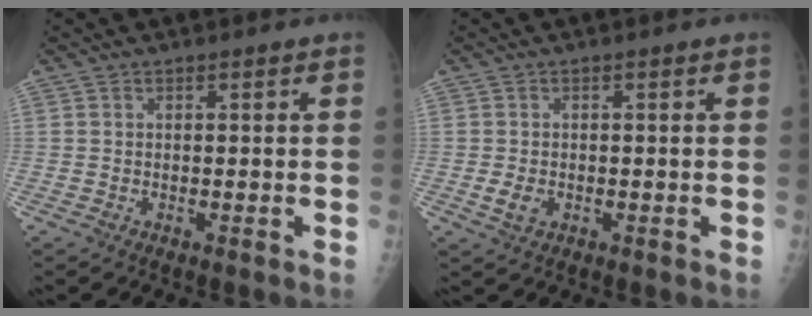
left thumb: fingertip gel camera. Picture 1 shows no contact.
{"total": 2.6, "force": [-0.5, 1.8, 1.7], "torque": [-0.031, -0.001, -0.007]}